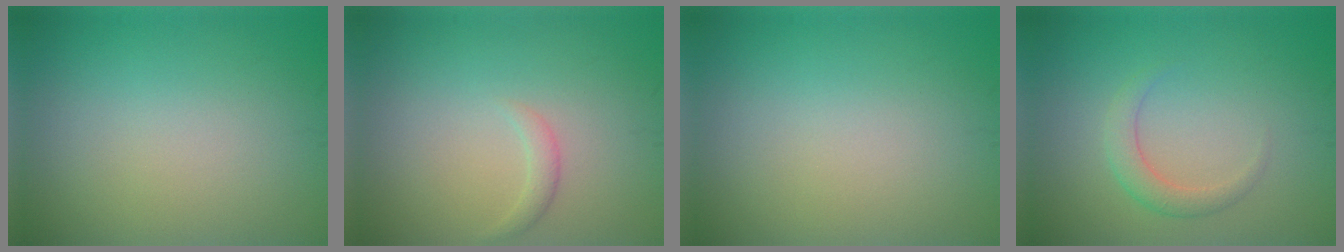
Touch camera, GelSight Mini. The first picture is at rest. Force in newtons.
{"total": 1.1, "press": 1.1, "slide": 0.1}
{"total": 0.0}
{"total": 2.1, "press": 2.1, "slide": 0.1}